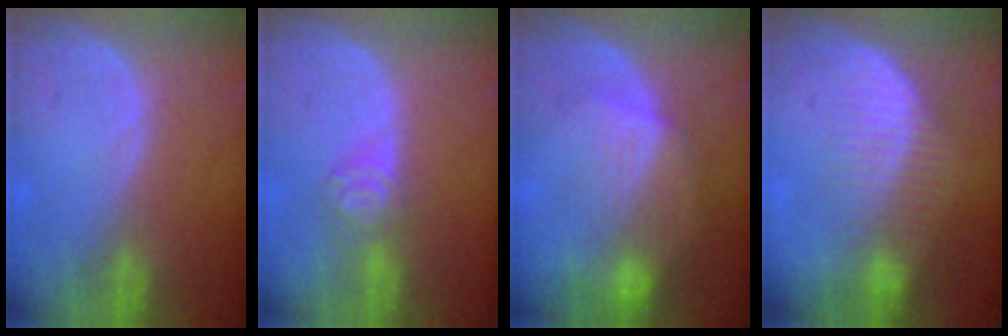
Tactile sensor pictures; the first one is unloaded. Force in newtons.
{"total": 4.3, "press": 4.0, "slide": 1.6}
{"total": 8.9, "press": 8.0, "slide": 3.9}
{"total": 7.1, "press": 6.5, "slide": 2.8}